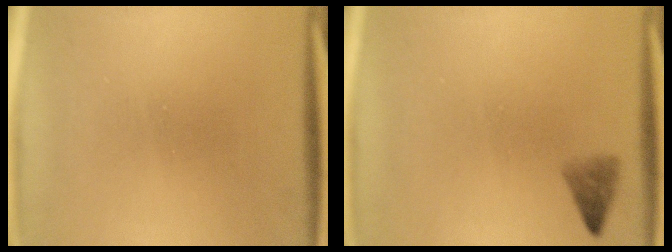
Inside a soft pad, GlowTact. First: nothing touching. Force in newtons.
{"total": 1.0}